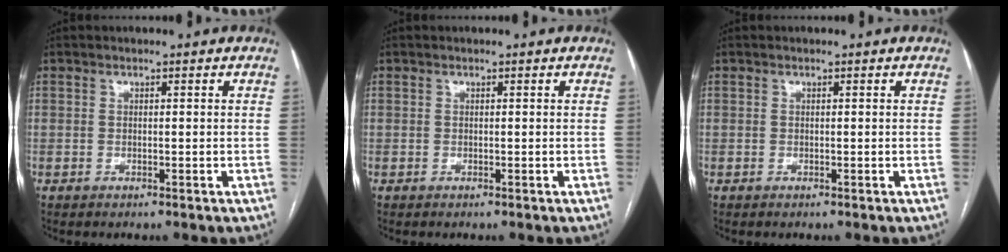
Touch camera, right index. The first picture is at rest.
{"total": 0.0}
{"total": 0.0}